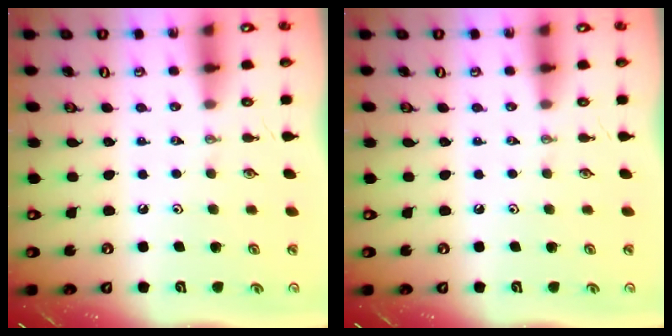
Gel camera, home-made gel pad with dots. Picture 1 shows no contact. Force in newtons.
{"total": 0.0}